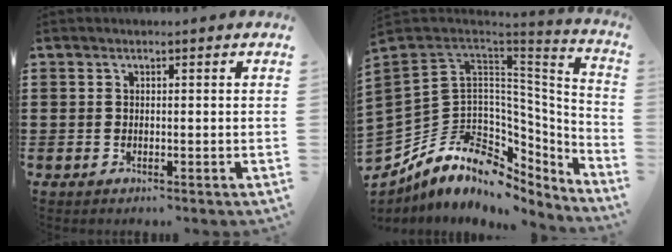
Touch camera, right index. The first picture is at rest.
{"total": 13.0, "force": [-4.0, 9.9, 7.3], "torque": [-0.189, -0.006, -0.067]}